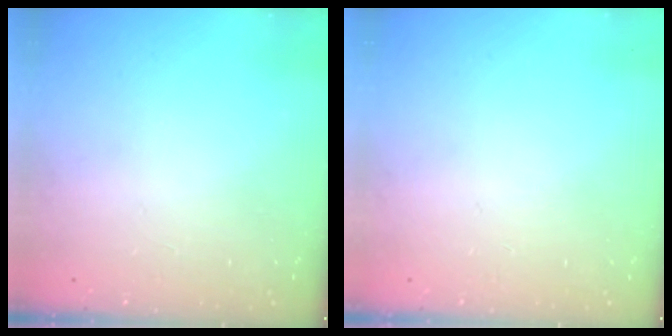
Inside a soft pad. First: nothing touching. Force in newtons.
{"total": 9.8, "press": 1.6, "slide": 9.7}